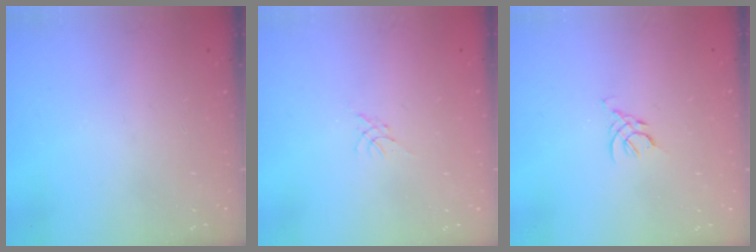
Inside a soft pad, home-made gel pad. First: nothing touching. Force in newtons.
{"total": 0.0}
{"total": 2.5, "press": 2.5, "slide": 0.7}